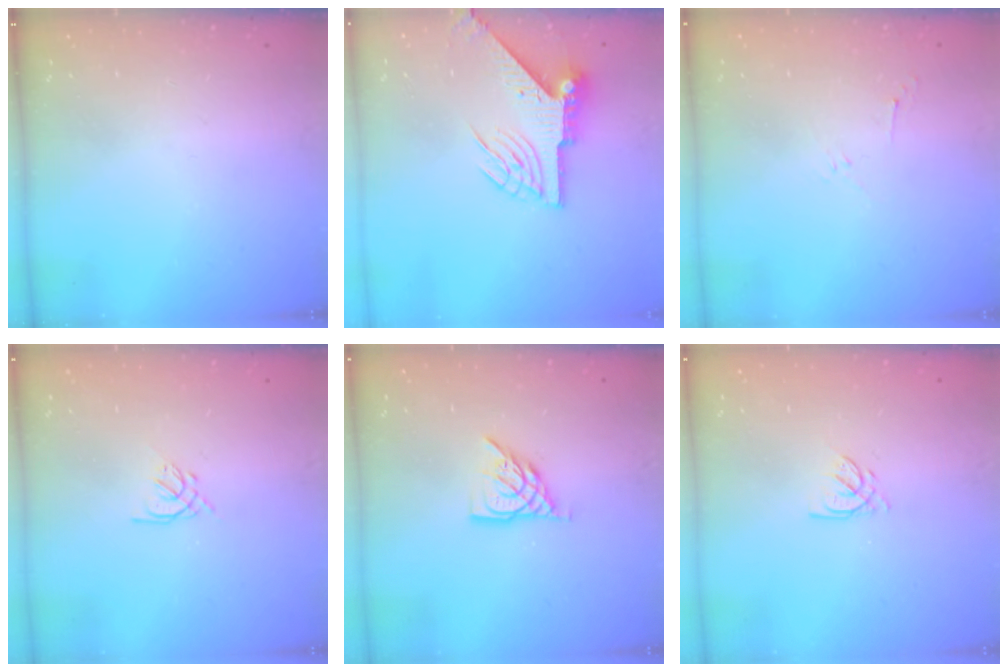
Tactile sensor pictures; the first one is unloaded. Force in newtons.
{"total": 7.6, "press": 7.6, "slide": 0.6}
{"total": 2.8, "press": 2.7, "slide": 0.6}
{"total": 1.6, "press": 1.5, "slide": 0.5}
{"total": 8.3, "press": 8.2, "slide": 0.9}
{"total": 2.5, "press": 2.5, "slide": 0.3}